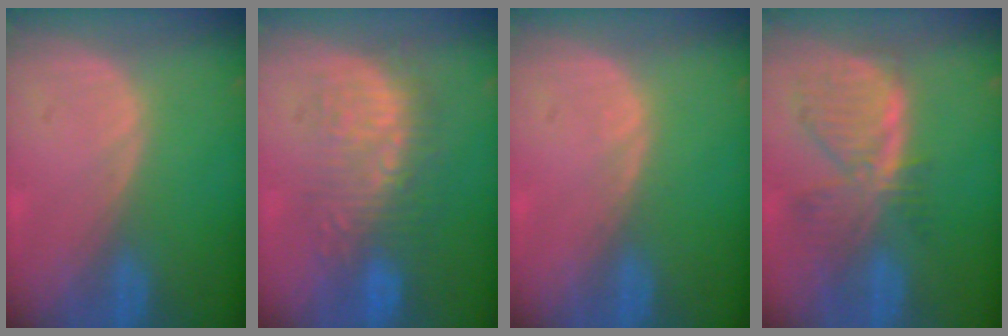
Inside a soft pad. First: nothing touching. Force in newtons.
{"total": 9.0, "press": 8.7, "slide": 2.2}
{"total": 0.5, "press": 0.5, "slide": 0.1}
{"total": 8.0, "press": 7.1, "slide": 3.9}